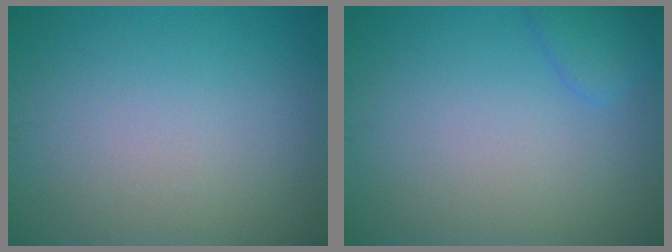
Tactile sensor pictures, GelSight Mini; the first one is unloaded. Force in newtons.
{"total": 1.9, "press": 1.9, "slide": 0.1}